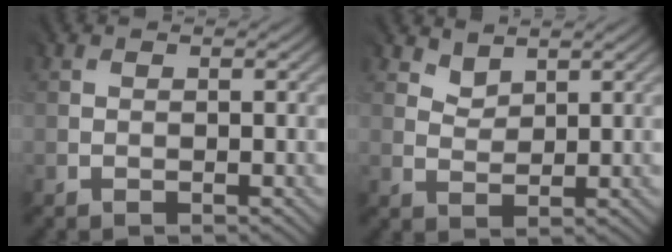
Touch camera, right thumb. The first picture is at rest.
{"total": 2.0, "force": [1.9, 0.6, -0.2], "torque": [0.000, -0.005, 0.044]}